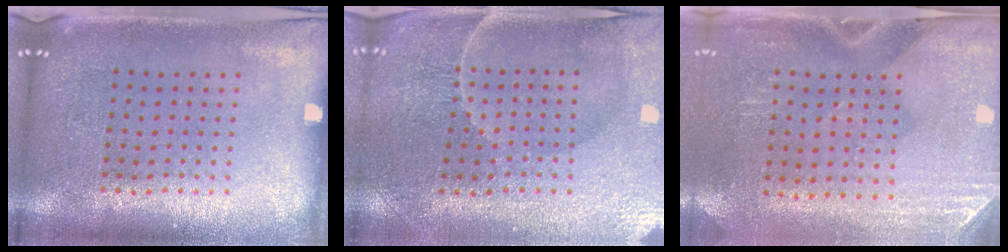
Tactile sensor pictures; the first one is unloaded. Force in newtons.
{"total": 1.3, "press": 1.2, "slide": 0.3}
{"total": 2.9, "press": 2.5, "slide": 1.4}